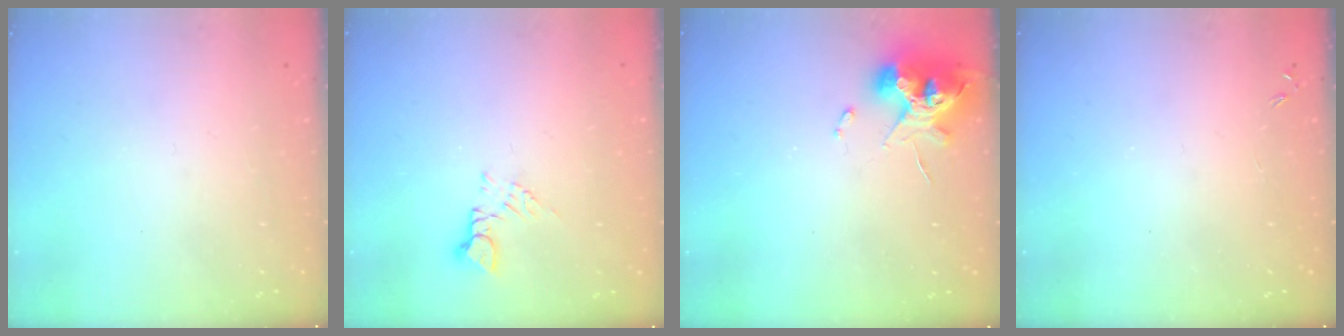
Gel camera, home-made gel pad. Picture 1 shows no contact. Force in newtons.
{"total": 3.2, "press": 3.2, "slide": 0.4}
{"total": 11.0, "press": 10.9, "slide": 0.8}
{"total": 0.0}